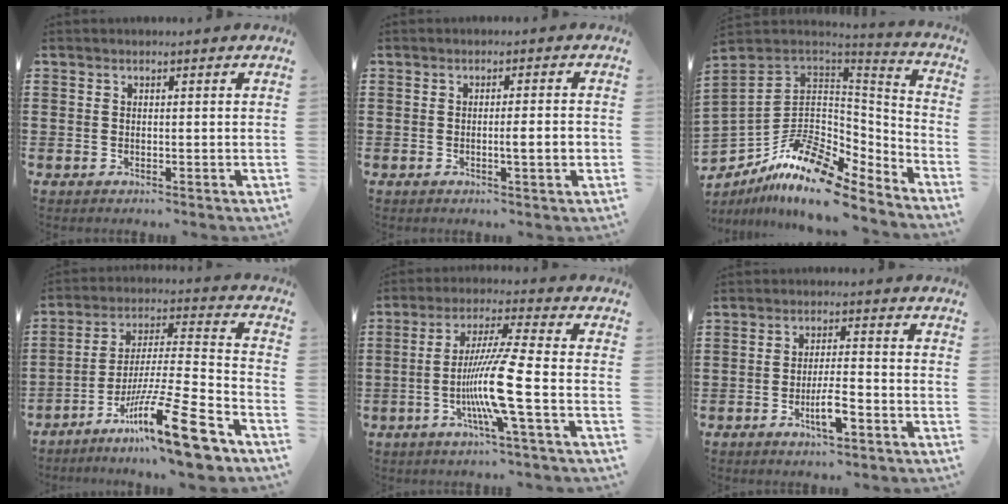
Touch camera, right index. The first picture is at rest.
{"total": 3.3, "force": [-0.6, 0.0, 3.2], "torque": [-0.052, -0.005, -0.013]}
{"total": 13.3, "force": [-8.7, 6.1, 8.0], "torque": [-0.167, 0.017, -0.160]}
{"total": 16.5, "force": [-11.3, 1.3, 12.0], "torque": [-0.203, 0.026, -0.199]}
{"total": 10.6, "force": [-3.3, -0.6, 10.1], "torque": [-0.200, -0.014, -0.070]}
{"total": 4.6, "force": [-2.3, 1.0, 3.9], "torque": [-0.078, 0.000, -0.045]}